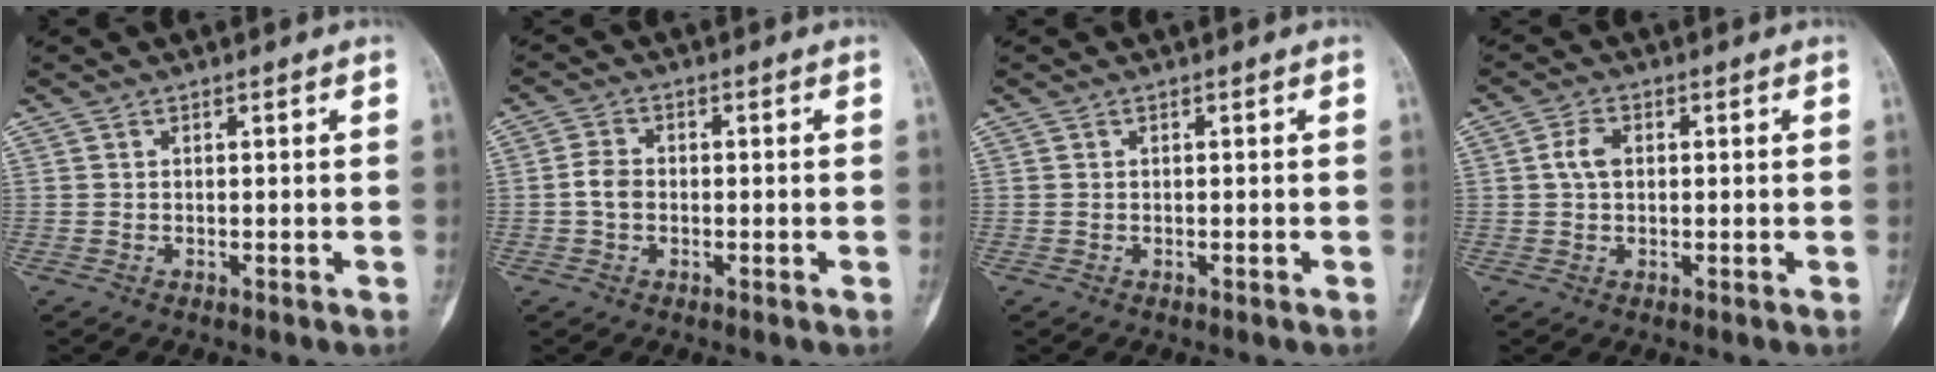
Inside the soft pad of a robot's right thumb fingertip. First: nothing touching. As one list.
[{"total": 3.4, "force": [-0.6, 2.5, 2.2], "torque": [-0.037, 0.011, -0.018]}, {"total": 0.0}, {"total": 3.4, "force": [0.5, 2.3, 2.5], "torque": [-0.050, 0.007, 0.006]}]